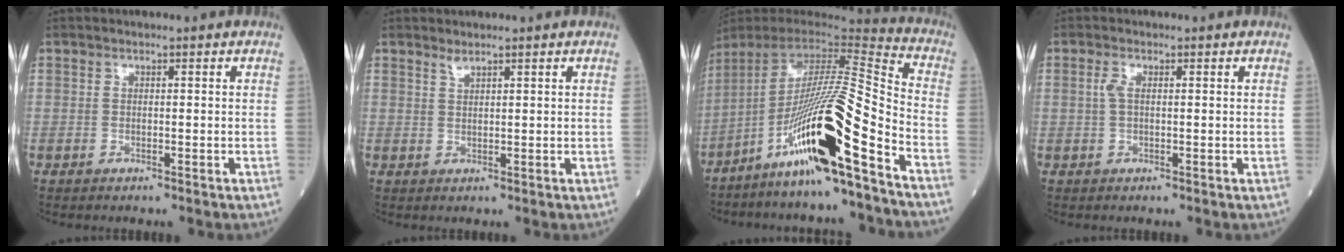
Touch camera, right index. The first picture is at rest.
{"total": 1.0, "force": [1.0, -0.1, 0.4], "torque": [-0.008, -0.004, 0.021]}
{"total": 19.7, "force": [-10.9, -0.6, 16.3], "torque": [-0.294, -0.023, -0.205]}
{"total": 1.5, "force": [0.3, 0.6, 1.3], "torque": [-0.034, 0.001, 0.004]}